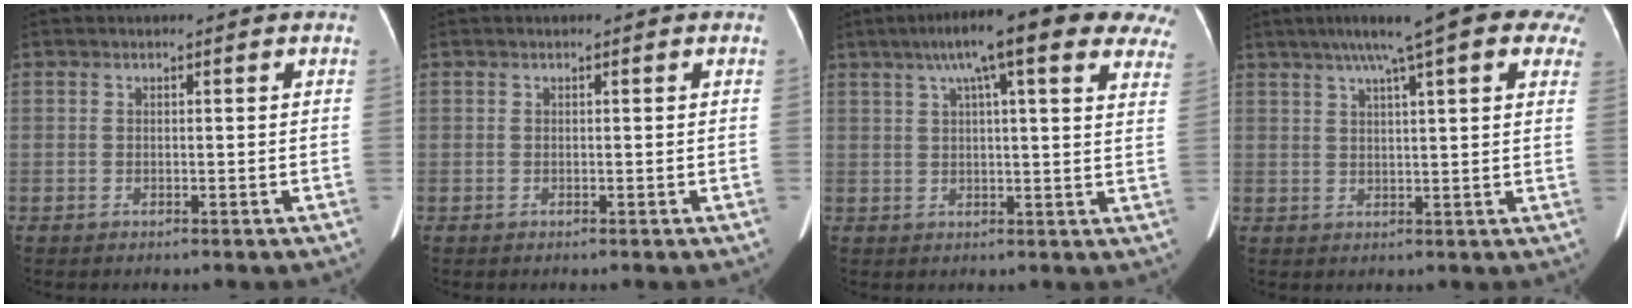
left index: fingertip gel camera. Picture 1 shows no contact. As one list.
[{"total": 0.0}, {"total": 19.0, "force": [12.6, 3.3, 13.8], "torque": [-0.206, 0.051, 0.152]}, {"total": 17.6, "force": [11.9, 3.2, 12.6], "torque": [-0.191, 0.054, 0.145]}]